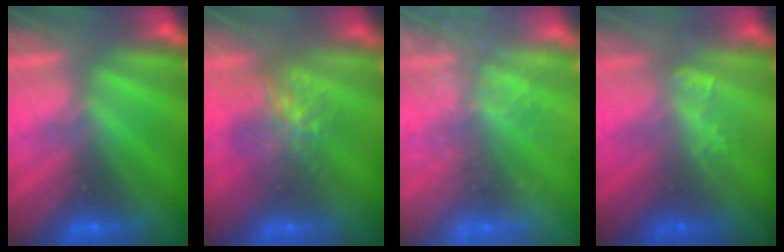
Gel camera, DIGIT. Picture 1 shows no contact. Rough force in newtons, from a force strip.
{"total": 7.1}
{"total": 6.1}
{"total": 2.2}